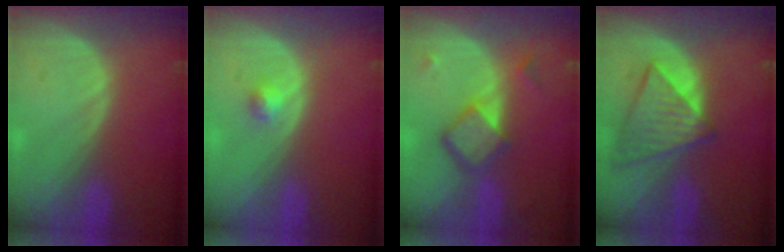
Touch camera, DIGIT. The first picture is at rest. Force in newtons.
{"total": 1.7, "press": 1.4, "slide": 0.8}
{"total": 6.3, "press": 5.4, "slide": 3.4}
{"total": 7.7, "press": 7.1, "slide": 3.0}